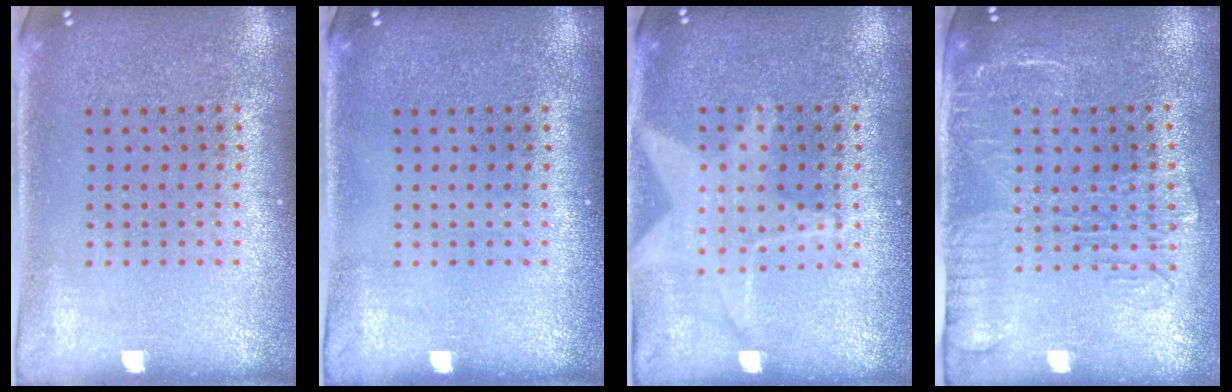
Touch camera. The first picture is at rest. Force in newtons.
{"total": 0.0}
{"total": 1.3, "press": 1.3, "slide": 0.5}
{"total": 1.9, "press": 1.6, "slide": 1.0}